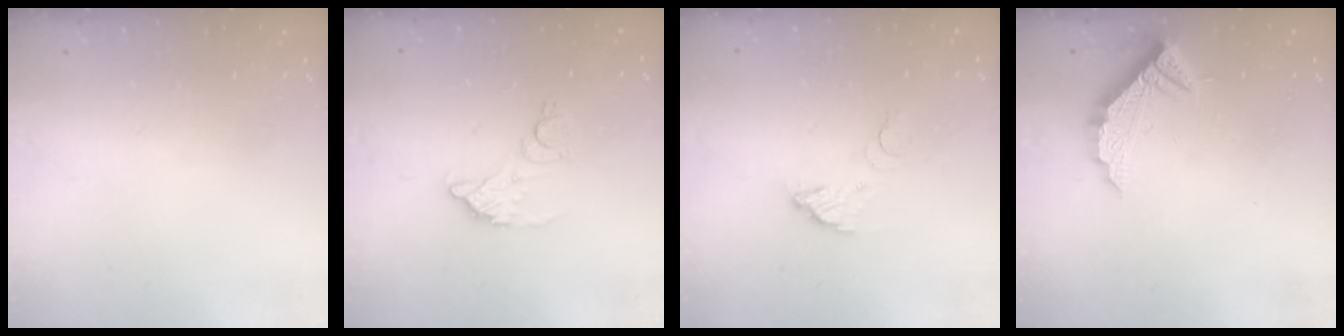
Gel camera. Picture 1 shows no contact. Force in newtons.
{"total": 8.3, "press": 8.3, "slide": 0.6}
{"total": 4.0, "press": 4.0, "slide": 0.2}
{"total": 8.9, "press": 8.9, "slide": 0.3}